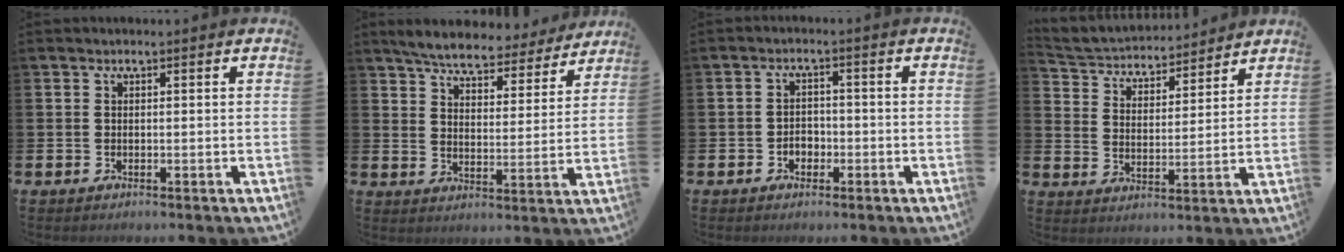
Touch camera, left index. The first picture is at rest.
{"total": 6.6, "force": [6.3, 1.0, 1.8], "torque": [-0.053, -0.037, 0.107]}
{"total": 2.3, "force": [-1.0, 1.8, 0.9], "torque": [-0.018, 0.003, -0.024]}
{"total": 4.3, "force": [4.0, 1.5, 0.1], "torque": [-0.029, -0.036, 0.064]}